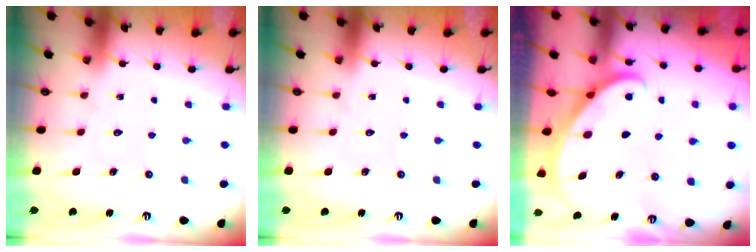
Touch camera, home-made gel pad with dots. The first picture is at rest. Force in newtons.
{"total": 0.0}
{"total": 2.7, "press": 2.7, "slide": 0.2}